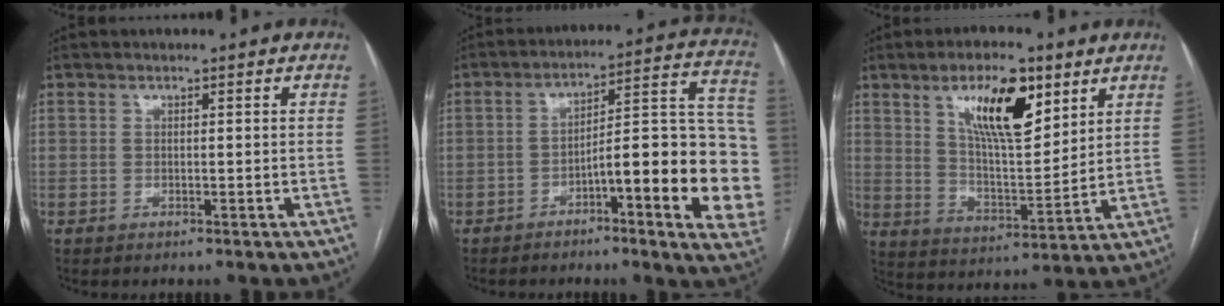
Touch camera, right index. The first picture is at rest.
{"total": 19.4, "force": [-5.5, 3.2, 18.3], "torque": [-0.173, 0.040, -0.066]}
{"total": 13.1, "force": [6.9, 4.0, 10.4], "torque": [-0.179, 0.002, 0.125]}